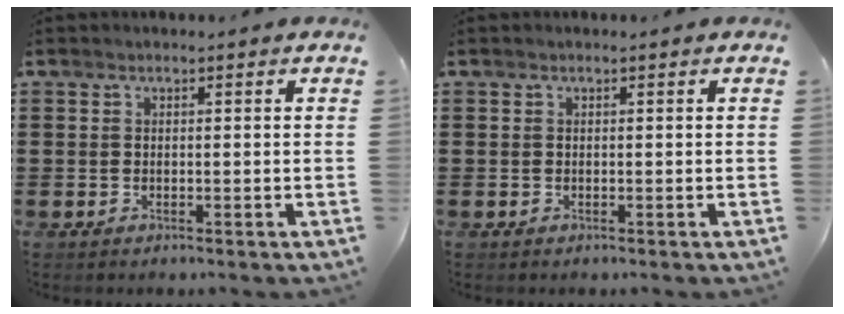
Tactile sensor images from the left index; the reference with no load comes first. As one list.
[{"total": 0.0}]